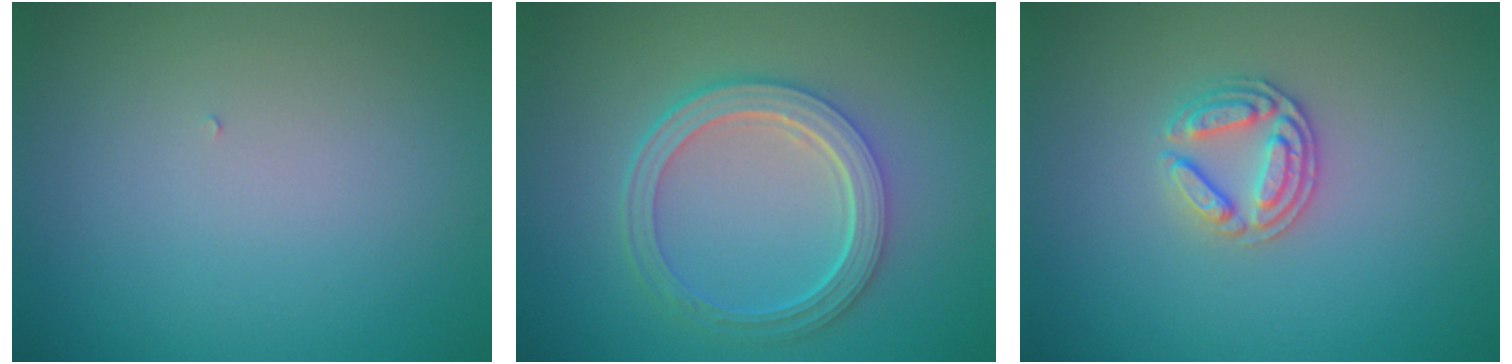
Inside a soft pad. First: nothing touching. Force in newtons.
{"total": 5.2, "press": 3.9, "slide": 3.6}
{"total": 2.7, "press": 2.7, "slide": 0.6}